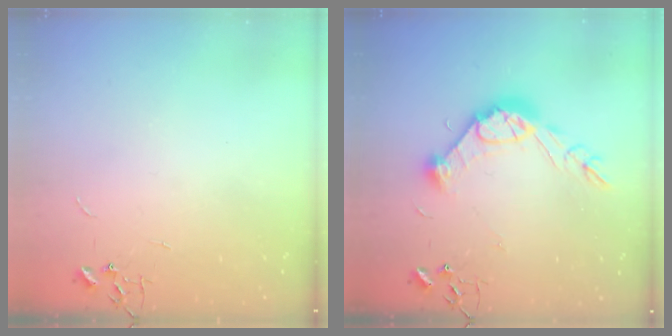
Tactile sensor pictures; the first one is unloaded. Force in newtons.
{"total": 15.2, "press": 15.1, "slide": 1.2}